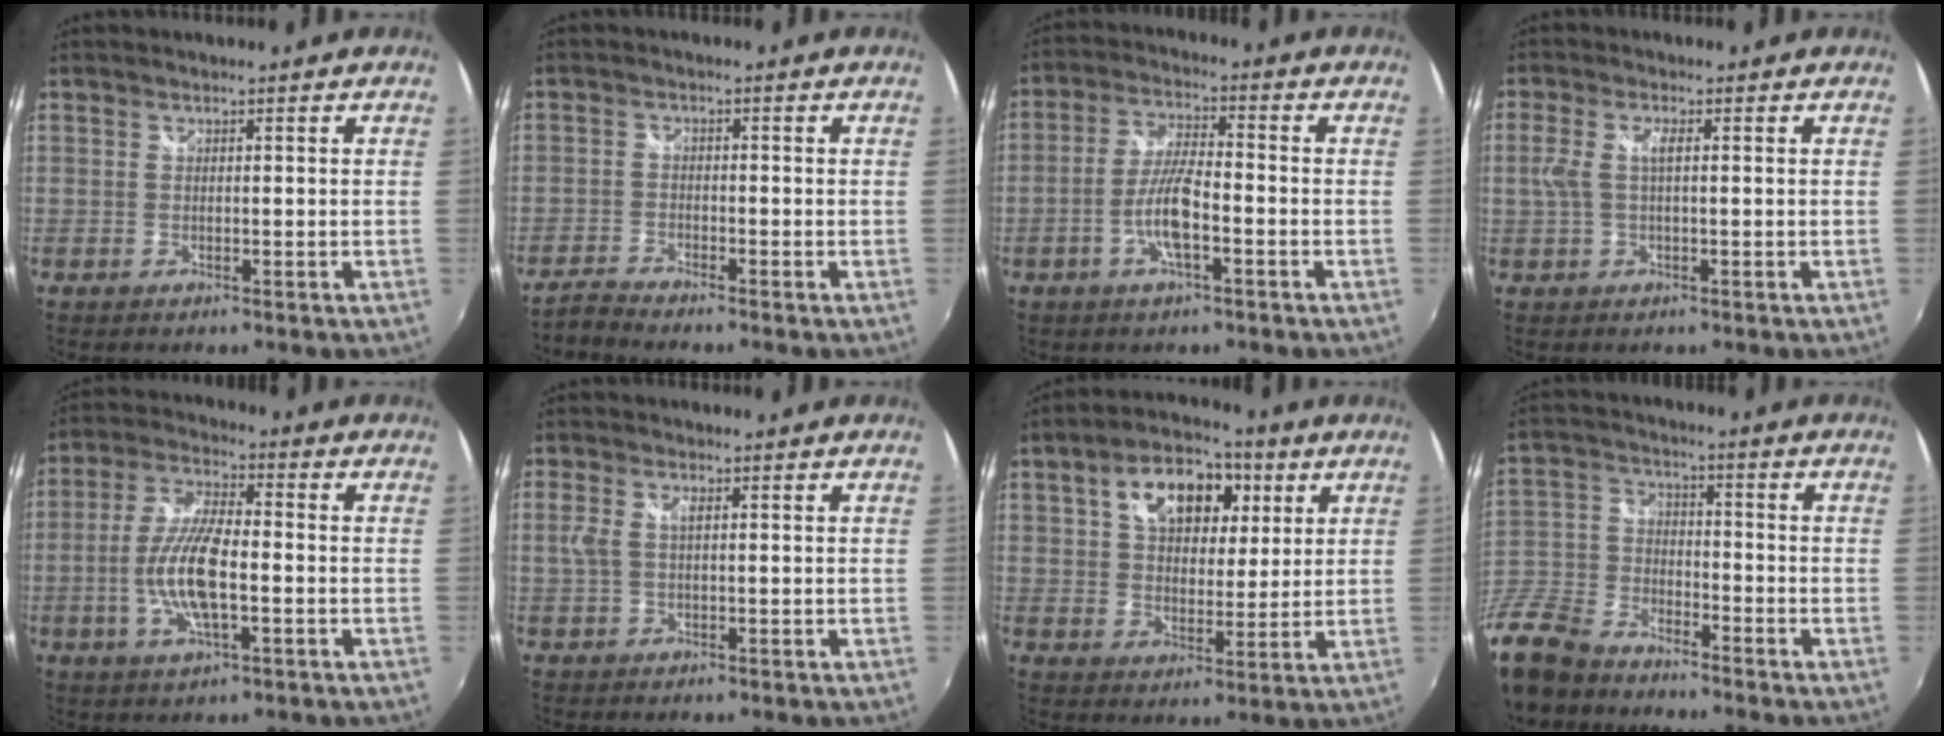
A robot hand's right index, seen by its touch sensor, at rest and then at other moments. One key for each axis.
{"total": 3.1, "fx": -3.0, "fy": 0.2, "fz": 0.7, "tx": -0.025, "ty": -0.008, "tz": -0.065}
{"total": 7.1, "fx": -2.8, "fy": 1.2, "fz": 6.4, "tx": -0.132, "ty": 0.005, "tz": -0.051}
{"total": 3.7, "fx": 0.2, "fy": 1.2, "fz": 3.5, "tx": -0.073, "ty": 0.003, "tz": 0.006}
{"total": 10.9, "fx": -2.4, "fy": 3.2, "fz": 10.1, "tx": -0.208, "ty": 0.003, "tz": -0.046}
{"total": 2.7, "fx": 0.3, "fy": 1.2, "fz": 2.4, "tx": -0.052, "ty": 0.002, "tz": 0.006}
{"total": 14.9, "fx": 6.1, "fy": 9.2, "fz": 10.0, "tx": -0.179, "ty": 0.040, "tz": 0.099}
{"total": 16.9, "fx": -12.2, "fy": 9.1, "fz": 7.2, "tx": -0.207, "ty": -0.004, "tz": -0.240}